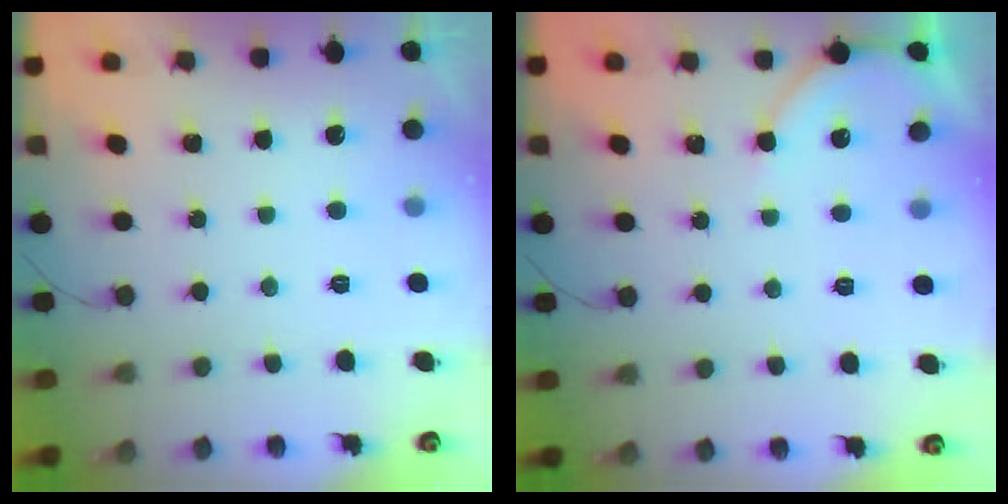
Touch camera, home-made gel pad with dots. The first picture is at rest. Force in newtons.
{"total": 5.4, "press": 5.4, "slide": 0.9}